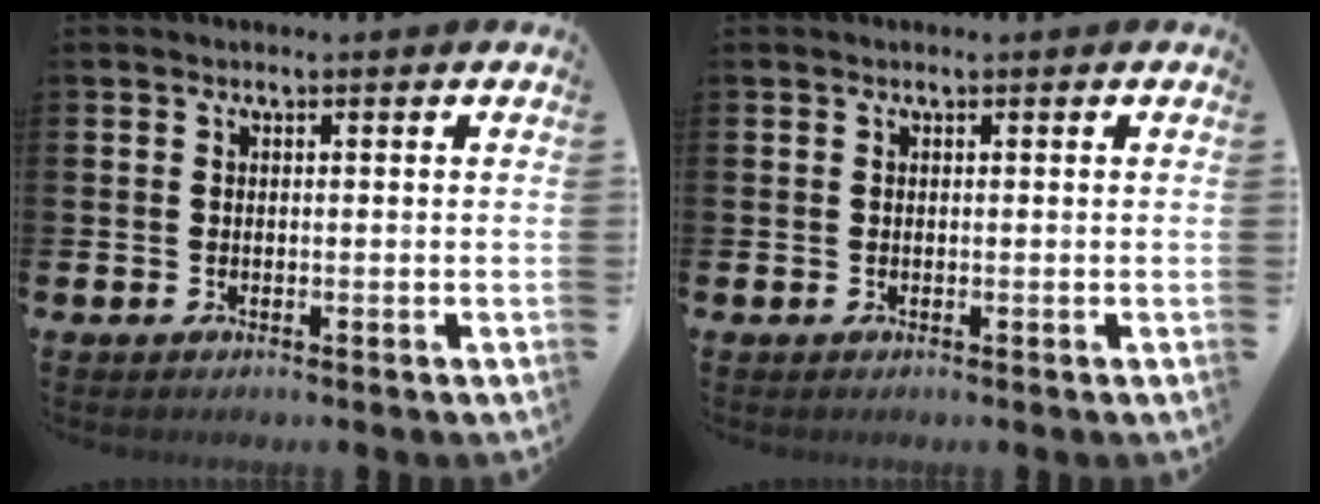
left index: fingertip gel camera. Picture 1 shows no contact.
{"total": 0.0}